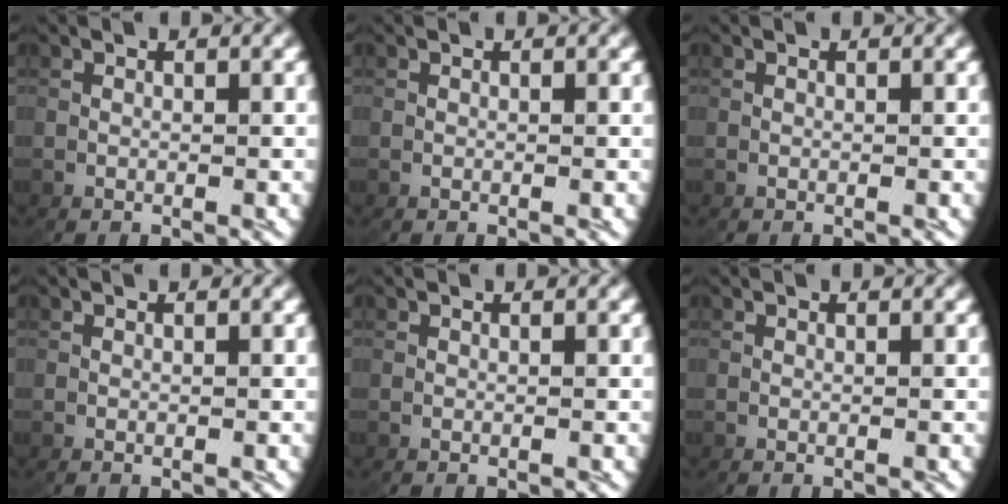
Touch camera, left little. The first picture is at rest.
{"total": 0.0}
{"total": 0.0}
{"total": 0.0}
{"total": 0.0}
{"total": 0.0}